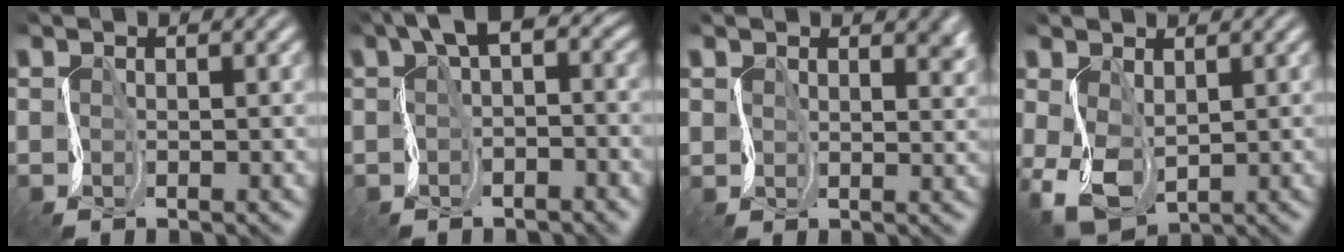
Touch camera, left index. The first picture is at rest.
{"total": 2.6, "force": [0.1, 1.4, 2.3], "torque": [-0.035, 0.014, 0.000]}
{"total": 1.8, "force": [1.3, 1.1, 0.5], "torque": [-0.016, -0.005, 0.030]}
{"total": 3.3, "force": [-0.6, 2.3, 2.2], "torque": [-0.076, -0.008, 0.000]}